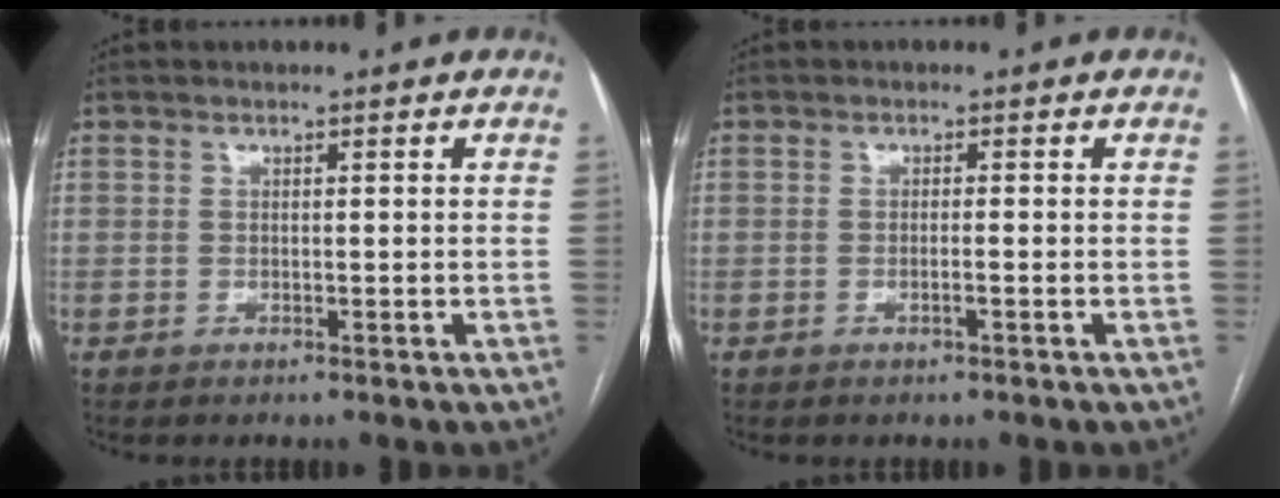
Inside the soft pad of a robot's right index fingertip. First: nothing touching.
{"total": 1.0, "force": [-0.5, -0.1, 0.9], "torque": [-0.018, 0.000, -0.008]}